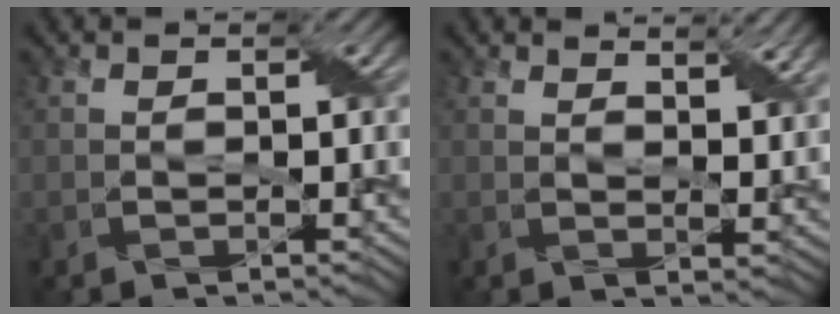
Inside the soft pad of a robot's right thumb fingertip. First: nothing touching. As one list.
[{"total": 3.8, "force": [3.1, 0.2, 2.3], "torque": [-0.043, -0.002, 0.059]}]